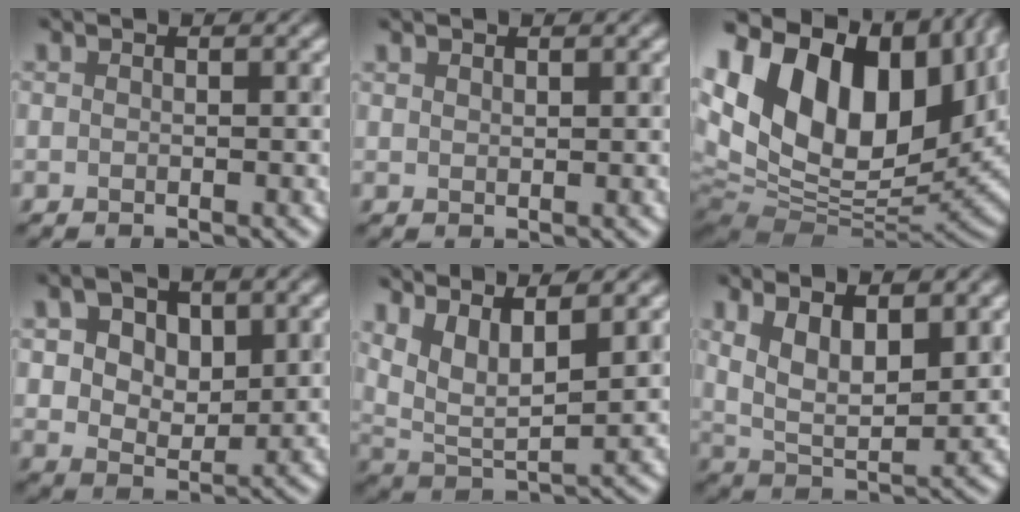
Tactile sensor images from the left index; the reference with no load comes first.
{"total": 0.8, "force": [0.7, 0.3, 0.3], "torque": [-0.006, 0.000, 0.016]}
{"total": 20.2, "force": [5.0, 12.6, 15.0], "torque": [-0.268, -0.011, 0.125]}
{"total": 7.3, "force": [2.3, 4.3, 5.4], "torque": [-0.098, -0.001, 0.038]}
{"total": 7.3, "force": [4.2, 2.4, 5.5], "torque": [-0.109, 0.004, 0.075]}
{"total": 6.7, "force": [2.6, 2.7, 5.5], "torque": [-0.105, -0.005, 0.048]}